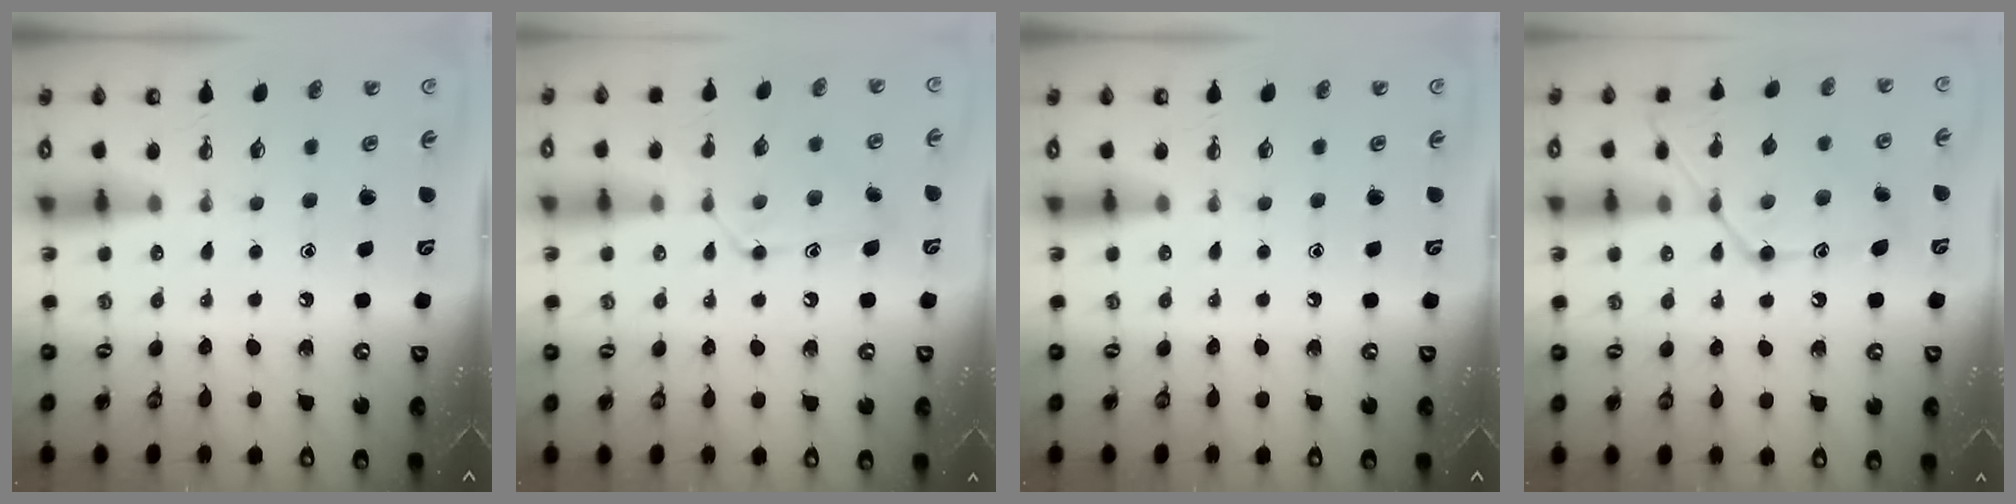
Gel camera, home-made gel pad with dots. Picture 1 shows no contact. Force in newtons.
{"total": 12.7, "press": 12.6, "slide": 1.1}
{"total": 0.0}
{"total": 16.3, "press": 16.2, "slide": 1.3}